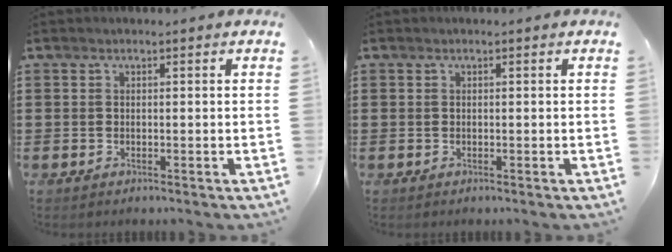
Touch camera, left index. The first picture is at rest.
{"total": 0.0}